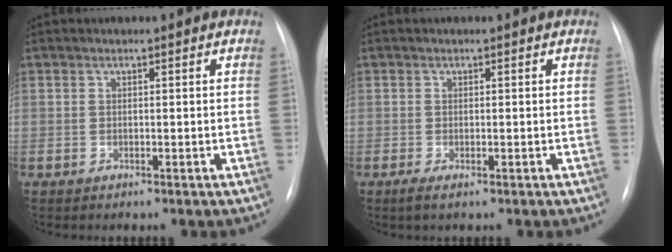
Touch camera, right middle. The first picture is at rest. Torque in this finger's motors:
{"motor_torque": [0.23, -0.21, 0.10, 0.02]}